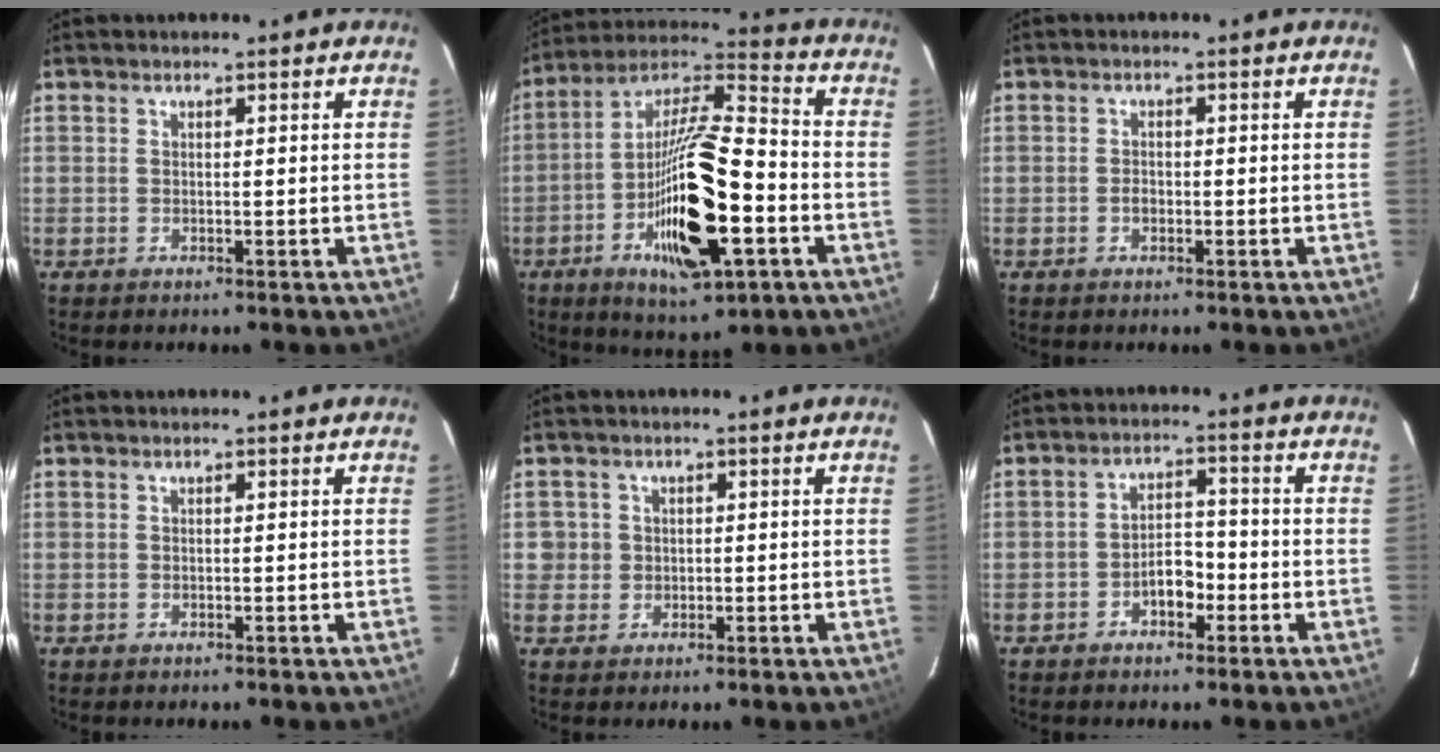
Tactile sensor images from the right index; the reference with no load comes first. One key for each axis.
{"total": 20.6, "fx": -7.3, "fy": 6.7, "fz": 18.1, "tx": -0.338, "ty": -0.008, "tz": -0.129}
{"total": 1.4, "fx": -0.6, "fy": 1.0, "fz": 0.9, "tx": -0.018, "ty": 0.003, "tz": -0.011}
{"total": 0.0}
{"total": 2.9, "fx": -0.1, "fy": 2.9, "fz": 0.1, "tx": 0.005, "ty": 0.013, "tz": 0.001}
{"total": 4.7, "fx": -2.3, "fy": 2.7, "fz": 3.0, "tx": -0.056, "ty": 0.011, "tz": -0.035}